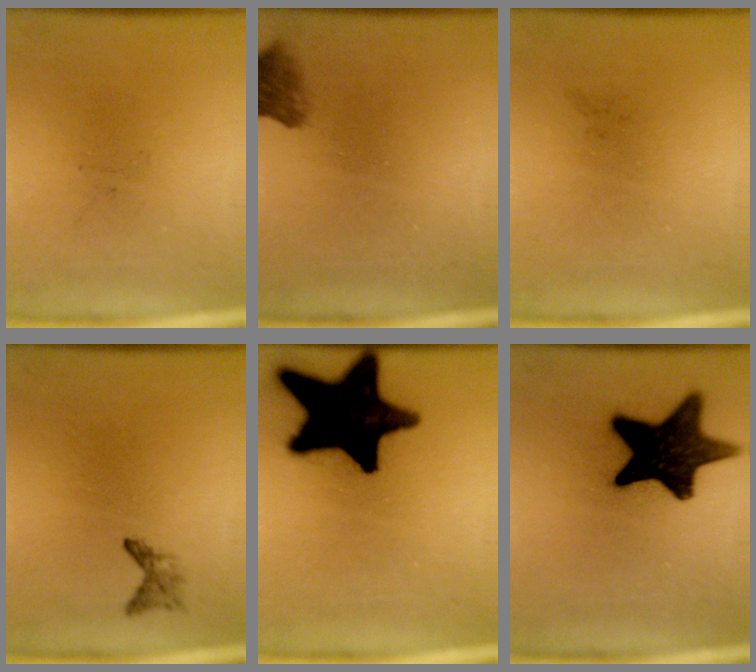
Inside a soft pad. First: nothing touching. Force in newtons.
{"total": 4.6}
{"total": 0.0}
{"total": 1.1}
{"total": 19.3}
{"total": 15.5}